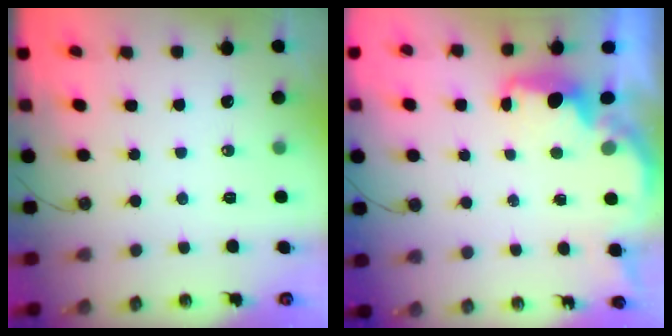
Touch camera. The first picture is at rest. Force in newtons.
{"total": 2.1, "press": 2.0, "slide": 0.7}